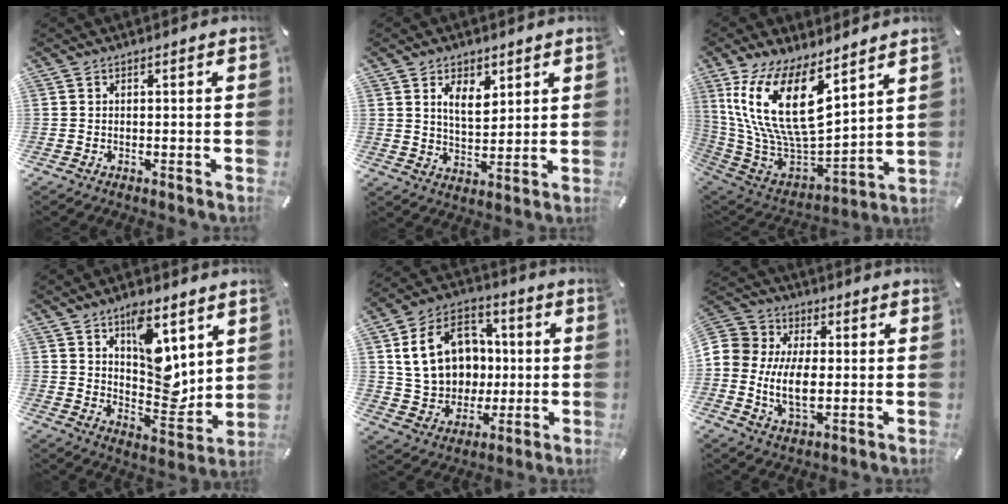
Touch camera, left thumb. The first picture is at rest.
{"total": 6.8, "force": [3.7, 4.0, 4.1], "torque": [-0.061, -0.013, 0.061]}
{"total": 21.1, "force": [10.2, 9.4, 15.9], "torque": [-0.351, -0.068, 0.179]}
{"total": 13.5, "force": [6.3, 7.6, 9.2], "torque": [-0.100, -0.048, 0.111]}
{"total": 17.8, "force": [2.0, 14.9, 9.5], "torque": [-0.179, 0.013, 0.049]}
{"total": 13.2, "force": [-1.8, 9.2, 9.2], "torque": [-0.198, 0.009, -0.032]}